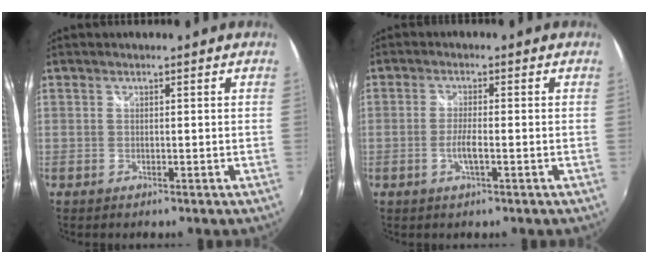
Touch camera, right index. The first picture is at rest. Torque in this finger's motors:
{"motor_torque": [0.94, -0.08, 0.34, 0.07]}